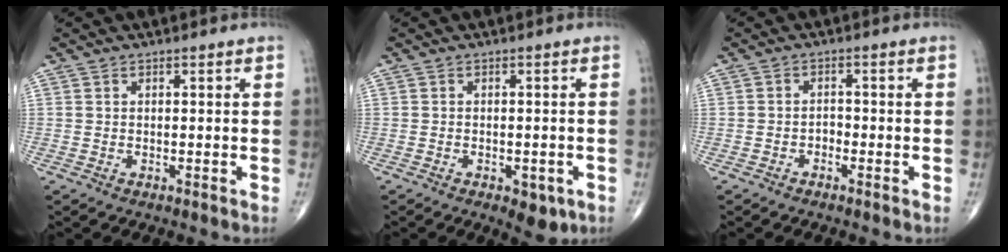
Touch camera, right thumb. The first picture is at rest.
{"total": 4.4, "force": [-1.9, 2.2, 3.2], "torque": [-0.036, 0.006, -0.017]}
{"total": 1.5, "force": [-1.0, 0.9, 0.6], "torque": [-0.001, 0.007, -0.022]}